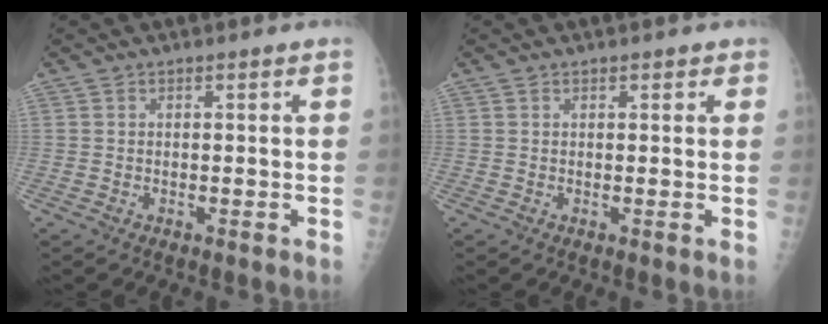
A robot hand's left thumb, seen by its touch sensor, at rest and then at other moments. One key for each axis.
{"total": 1.0, "fx": 0.7, "fy": 0.7, "fz": 0.2, "tx": 0.012, "ty": -0.003, "tz": 0.005}